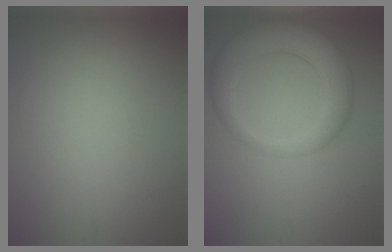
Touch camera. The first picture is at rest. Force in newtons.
{"total": 6.1, "press": 6.1, "slide": 0.3}